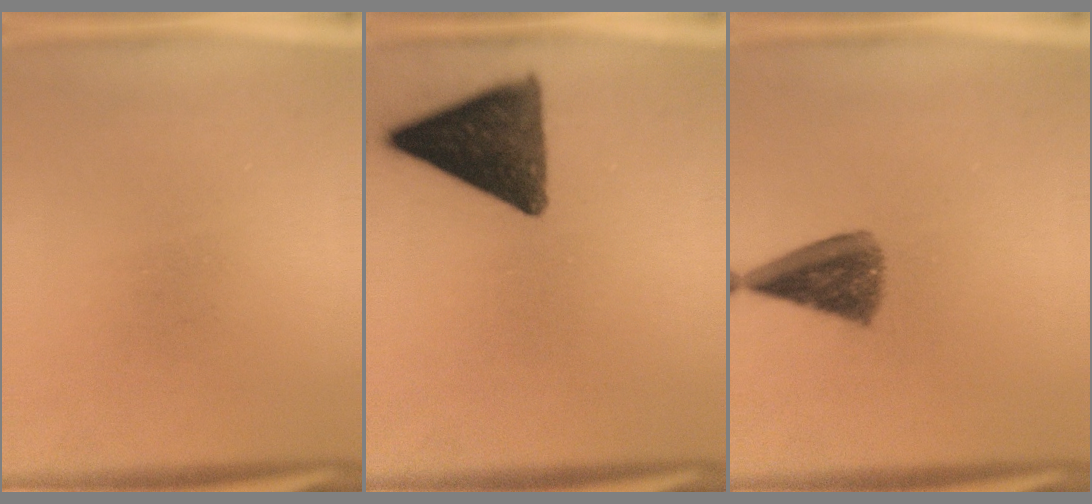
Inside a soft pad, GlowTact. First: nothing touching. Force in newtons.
{"total": 13.0}
{"total": 7.3}